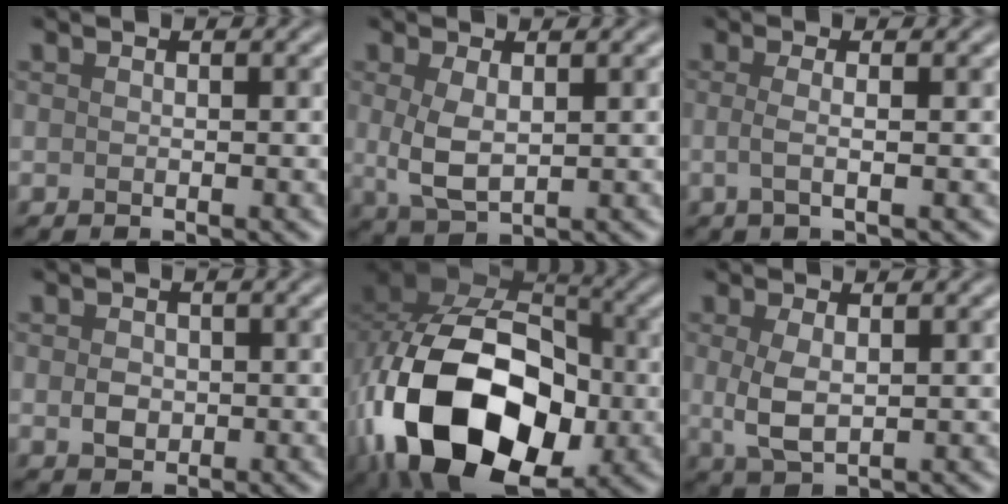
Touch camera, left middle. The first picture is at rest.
{"total": 3.5, "force": [0.3, 1.9, 2.9], "torque": [-0.070, 0.002, 0.013]}
{"total": 1.7, "force": [-0.1, 0.2, 1.7], "torque": [-0.036, -0.001, -0.007]}
{"total": 1.7, "force": [-0.2, 1.4, 0.9], "torque": [-0.017, 0.002, -0.007]}
{"total": 18.0, "force": [-5.2, 11.8, 12.6], "torque": [-0.235, -0.016, -0.087]}
{"total": 3.1, "force": [0.3, 1.7, 2.6], "torque": [-0.064, 0.002, 0.010]}